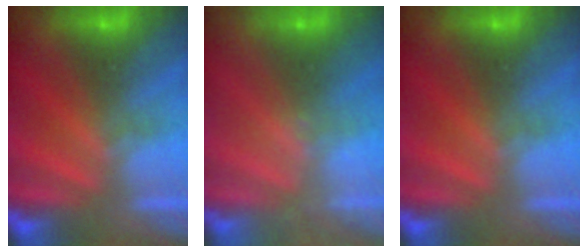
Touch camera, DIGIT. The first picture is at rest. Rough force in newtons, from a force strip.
{"total": 2.4}
{"total": 0.0}